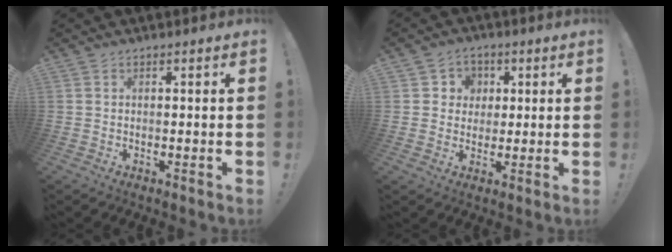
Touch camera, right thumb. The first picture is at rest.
{"total": 5.7, "force": [0.5, 5.6, 0.9], "torque": [-0.014, 0.000, 0.012]}